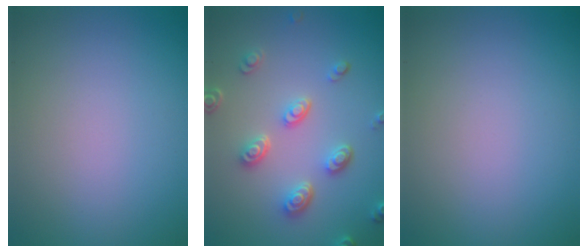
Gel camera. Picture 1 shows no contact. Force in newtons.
{"total": 4.1, "press": 3.4, "slide": 2.3}
{"total": 0.0}